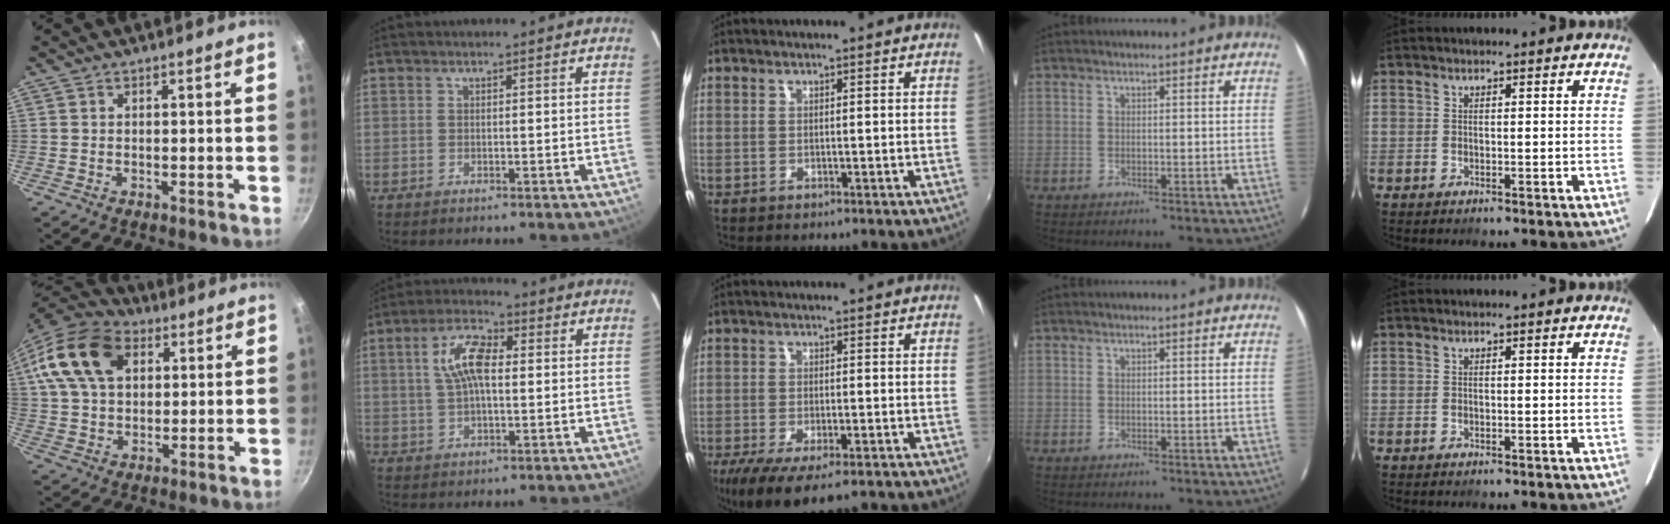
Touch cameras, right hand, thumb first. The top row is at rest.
{"thumb": {"total": 18.1, "force": [6.2, 12.2, 11.8], "torque": [-0.214, 0.013, 0.102]}, "index": {"total": 8.6, "force": [1.4, 4.0, 7.4], "torque": [-0.146, 0.020, 0.027]}, "middle": {"total": 10.6, "force": [-6.9, 3.3, 7.4], "torque": [-0.156, -0.043, -0.115]}}